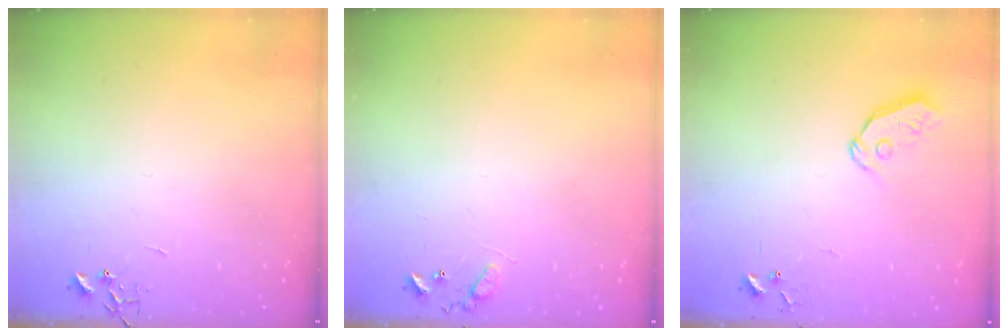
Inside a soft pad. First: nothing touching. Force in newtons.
{"total": 7.7, "press": 7.6, "slide": 0.5}
{"total": 6.8, "press": 6.8, "slide": 0.7}